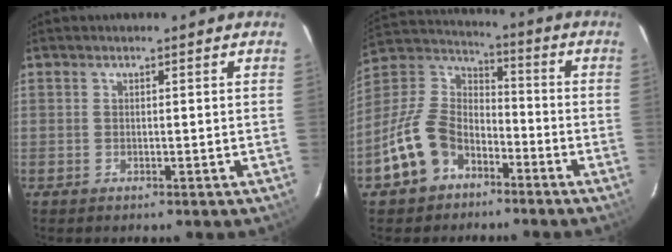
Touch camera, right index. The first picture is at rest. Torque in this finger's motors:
{"motor_torque": [0.51, -0.43, -0.10, -0.21]}